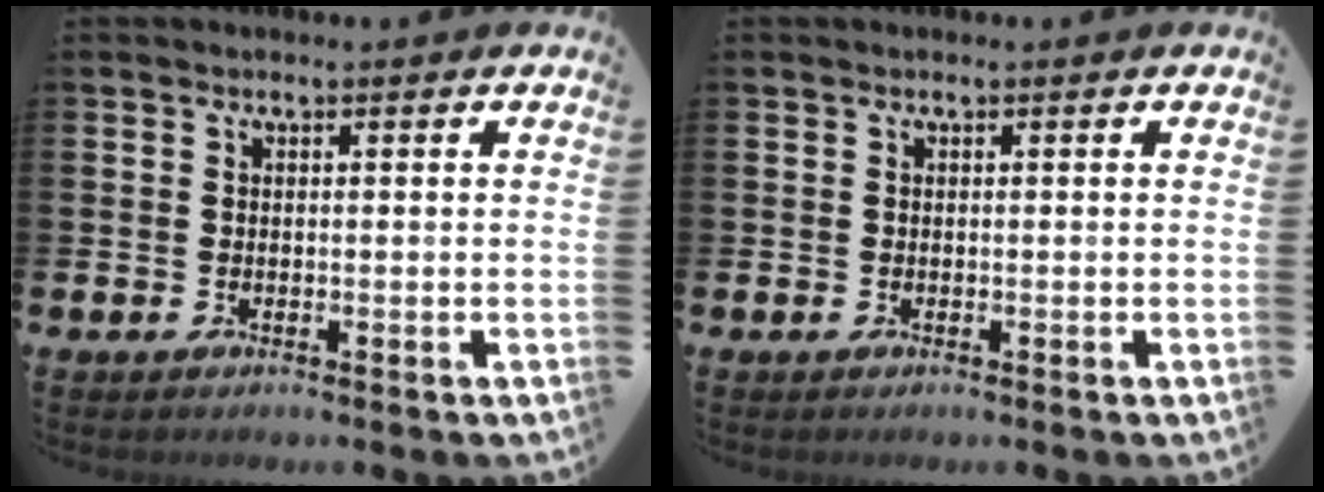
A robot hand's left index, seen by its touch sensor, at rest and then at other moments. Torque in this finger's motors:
{"motor_torque": [-0.06, 0.06, 0.00, 0.00]}